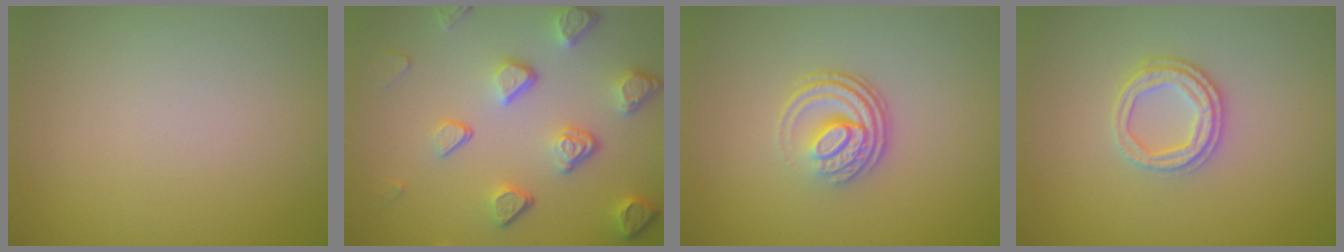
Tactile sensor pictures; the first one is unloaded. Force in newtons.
{"total": 5.1, "press": 3.8, "slide": 3.4}
{"total": 3.8, "press": 2.6, "slide": 2.8}
{"total": 2.5, "press": 2.4, "slide": 0.8}